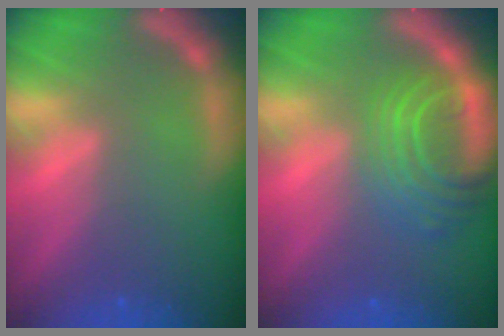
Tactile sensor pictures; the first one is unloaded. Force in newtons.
{"total": 7.5}